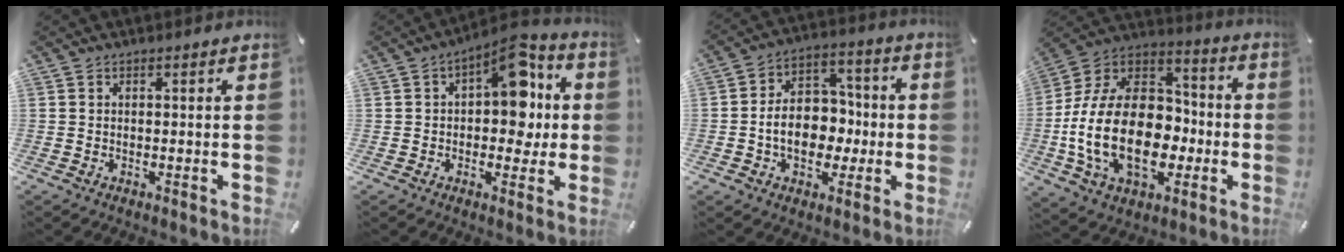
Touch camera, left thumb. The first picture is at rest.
{"total": 12.2, "force": [3.3, 7.4, 9.2], "torque": [-0.113, -0.021, 0.054]}
{"total": 12.0, "force": [-2.3, 9.4, 7.1], "torque": [-0.123, 0.022, -0.036]}
{"total": 23.3, "force": [-5.8, 16.1, 15.8], "torque": [-0.338, 0.011, -0.094]}